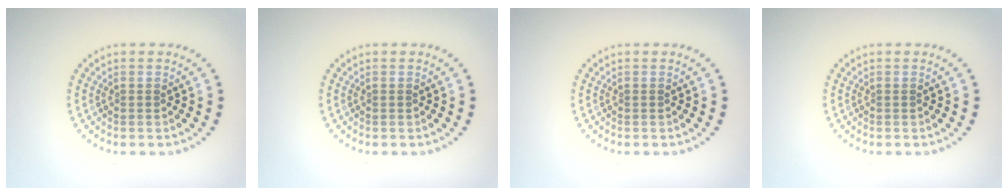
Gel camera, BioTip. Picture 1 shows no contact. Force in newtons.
{"total": 0.0}
{"total": 0.0}
{"total": 0.0}